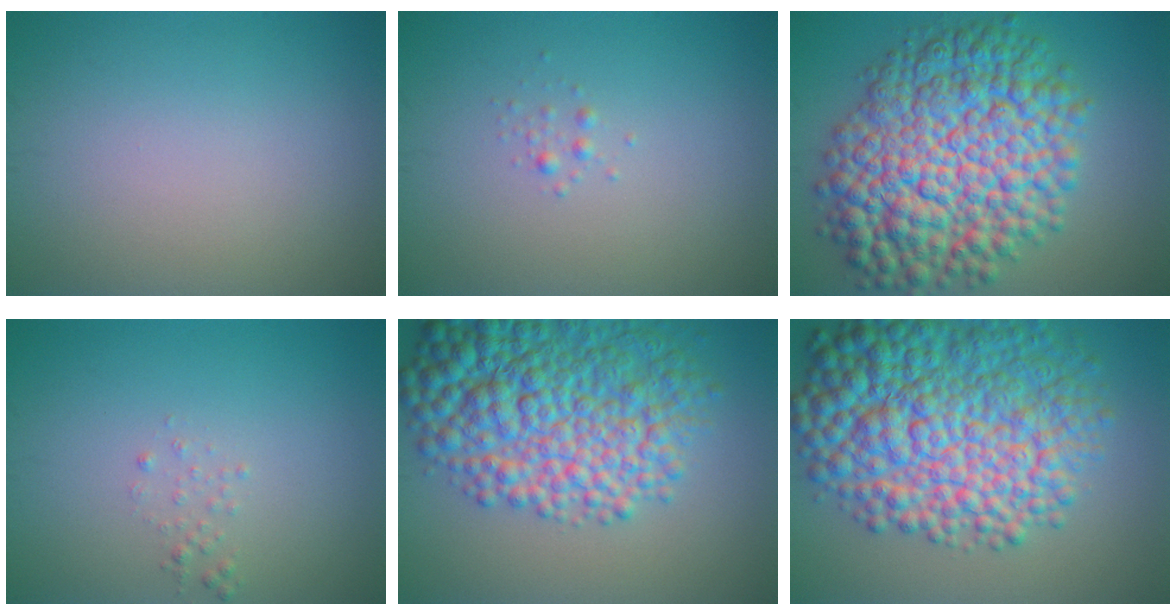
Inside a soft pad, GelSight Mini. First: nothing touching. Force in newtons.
{"total": 0.7, "press": 0.7, "slide": 0.0}
{"total": 14.1, "press": 14.1, "slide": 0.3}
{"total": 0.8, "press": 0.8, "slide": 0.1}
{"total": 10.7, "press": 10.7, "slide": 0.3}
{"total": 13.2, "press": 13.2, "slide": 0.2}